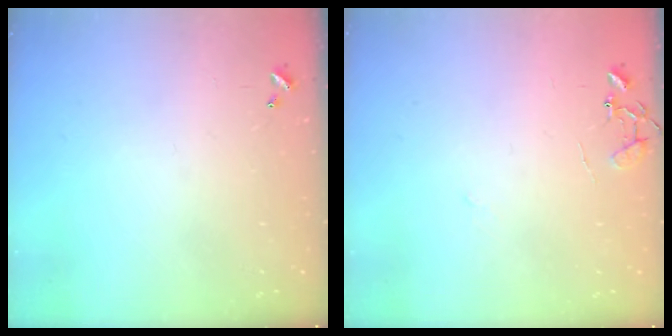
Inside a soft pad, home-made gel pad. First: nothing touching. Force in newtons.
{"total": 8.7, "press": 8.7, "slide": 0.8}